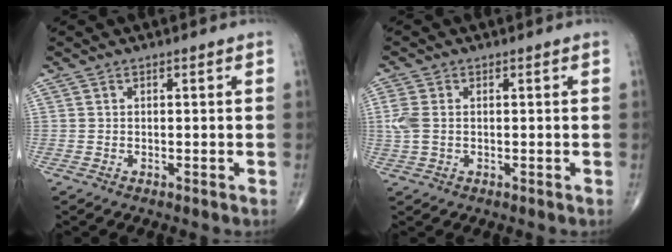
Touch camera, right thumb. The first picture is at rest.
{"total": 3.9, "force": [0.1, 2.6, 2.9], "torque": [-0.094, 0.005, 0.000]}